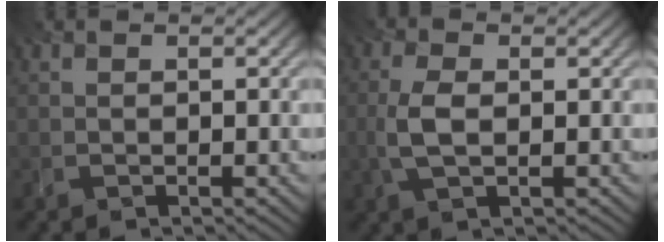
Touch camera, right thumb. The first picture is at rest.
{"total": 3.6, "force": [-0.2, 1.6, 3.3], "torque": [-0.085, 0.002, -0.009]}